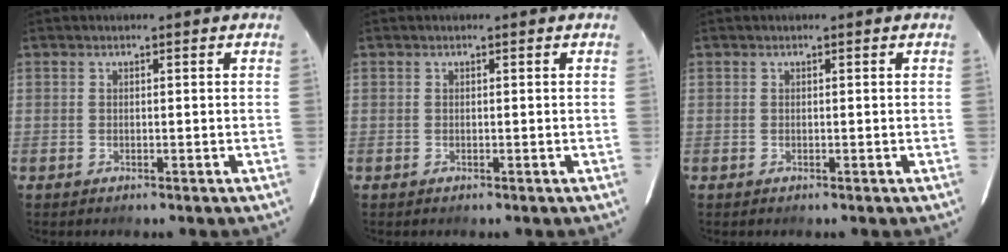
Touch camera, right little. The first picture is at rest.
{"total": 0.0}
{"total": 0.0}